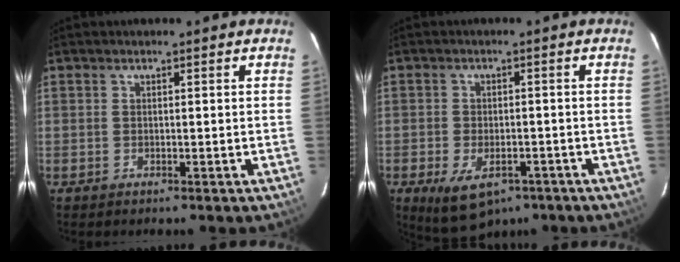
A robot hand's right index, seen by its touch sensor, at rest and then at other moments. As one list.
[{"total": 9.8, "force": [-5.7, 5.4, 5.9], "torque": [-0.119, -0.024, -0.084]}]